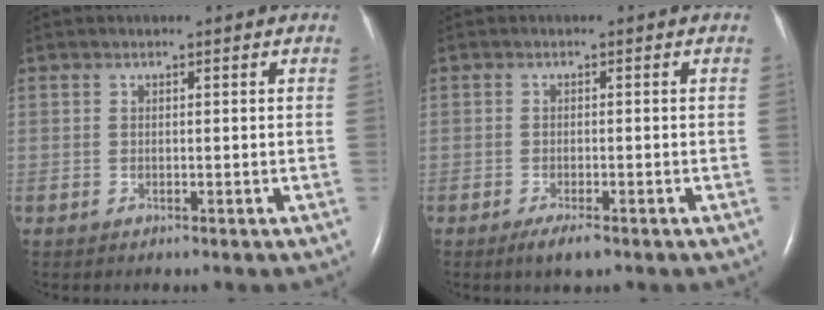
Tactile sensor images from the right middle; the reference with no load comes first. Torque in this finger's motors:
{"motor_torque": [0.51, -0.32, 0.00, 0.01]}